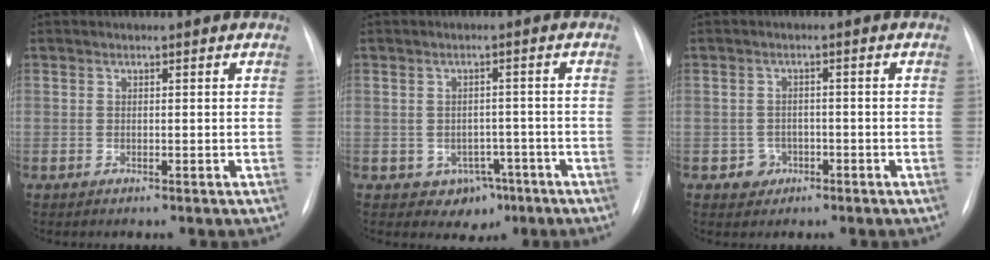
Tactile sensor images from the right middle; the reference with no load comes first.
{"total": 4.6, "force": [-2.3, 3.7, 1.5], "torque": [-0.009, 0.012, -0.018]}
{"total": 2.6, "force": [-1.2, 2.3, 0.4], "torque": [0.000, 0.009, -0.016]}